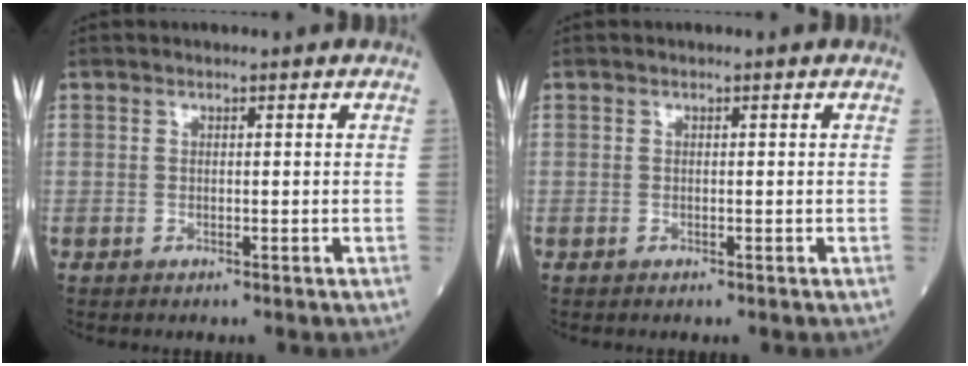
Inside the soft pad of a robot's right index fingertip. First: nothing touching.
{"total": 0.0}